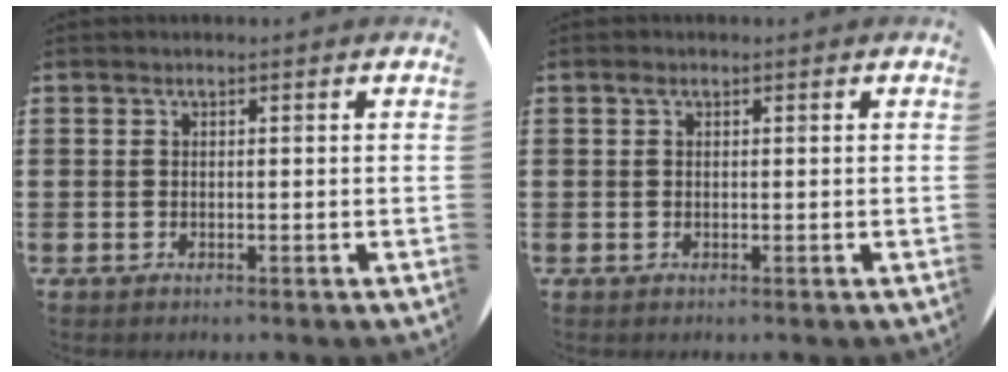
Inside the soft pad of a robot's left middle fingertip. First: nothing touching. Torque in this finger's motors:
{"motor_torque": [0.35, -0.21, -0.02, -0.01]}